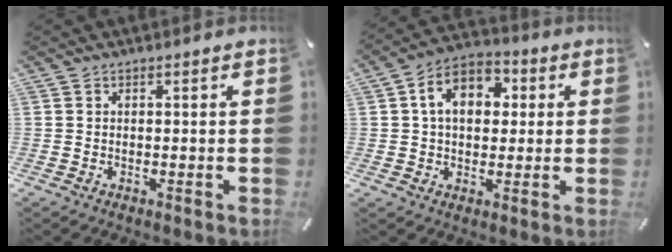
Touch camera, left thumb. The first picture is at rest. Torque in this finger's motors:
{"motor_torque": [1.97, 2.53, 1.23, -0.61, 0.31]}